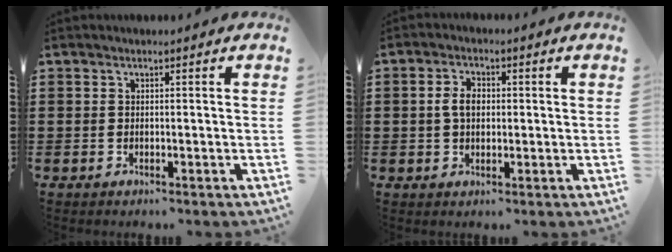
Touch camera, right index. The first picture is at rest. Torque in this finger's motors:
{"motor_torque": [0.64, 0.17, 0.46, 0.11]}